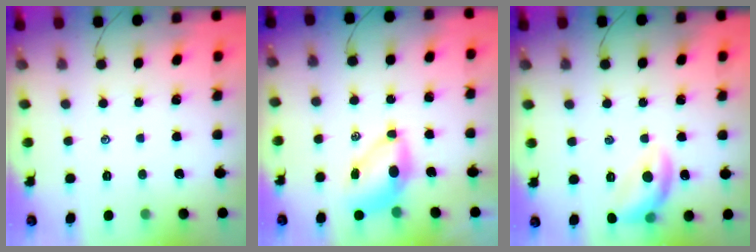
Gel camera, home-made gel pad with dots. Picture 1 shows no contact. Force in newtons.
{"total": 6.7, "press": 6.6, "slide": 1.1}
{"total": 11.6, "press": 11.6, "slide": 0.7}